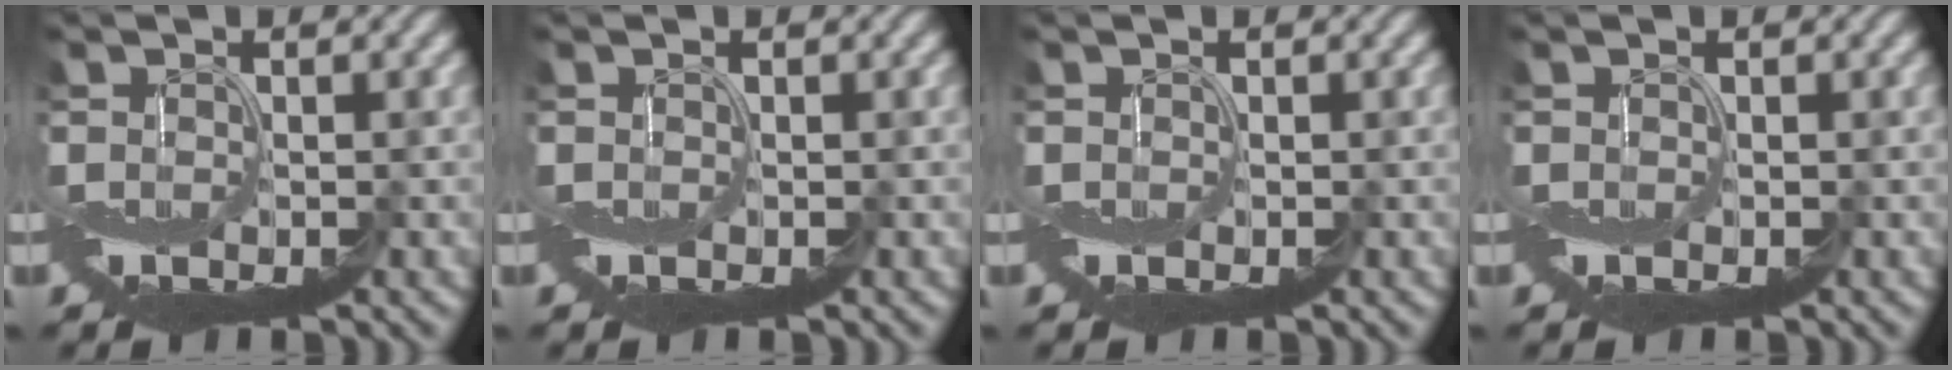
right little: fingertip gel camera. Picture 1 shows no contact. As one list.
[{"total": 0.0}, {"total": 0.0}, {"total": 0.0}]